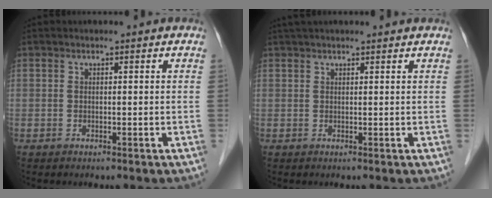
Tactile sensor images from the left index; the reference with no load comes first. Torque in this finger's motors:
{"motor_torque": [-0.03, -1.72, 0.66, 0.11]}